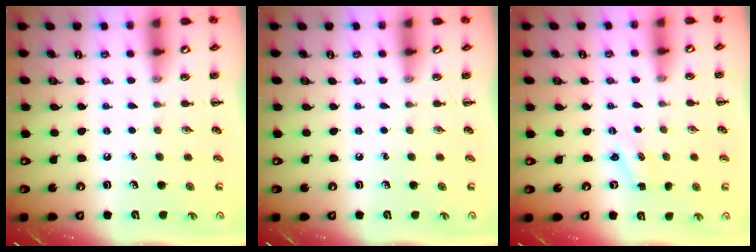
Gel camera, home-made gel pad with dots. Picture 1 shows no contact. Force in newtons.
{"total": 0.0}
{"total": 0.8, "press": 0.8, "slide": 0.3}